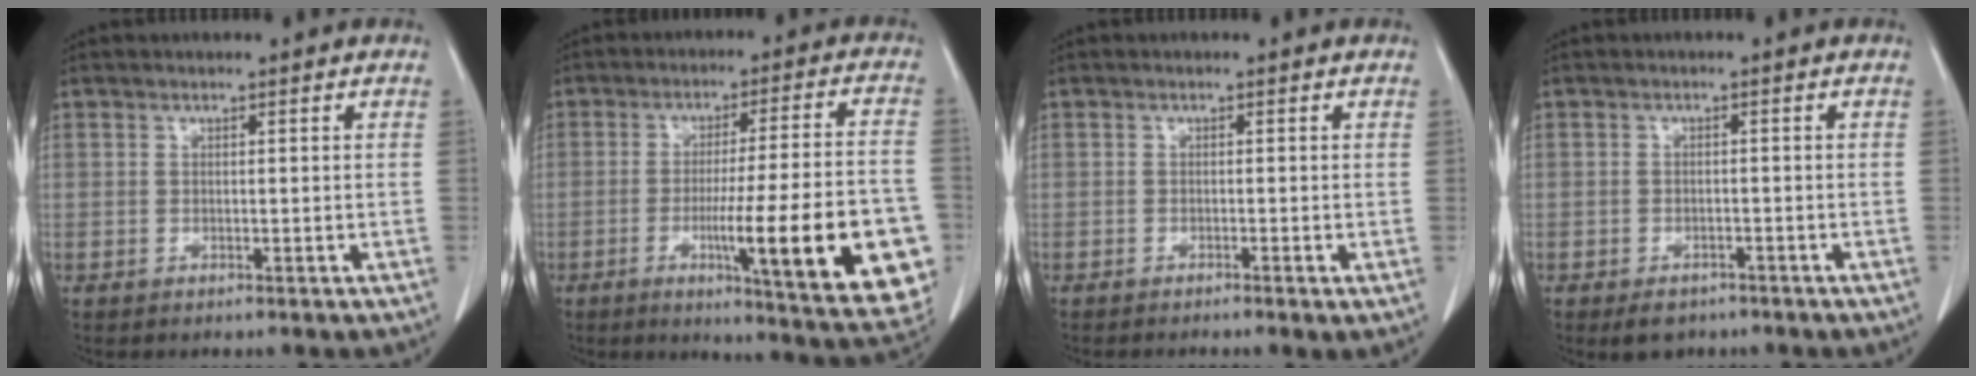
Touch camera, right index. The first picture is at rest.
{"total": 21.6, "force": [-6.2, 1.9, 20.6], "torque": [-0.214, -0.008, -0.076]}
{"total": 1.5, "force": [-1.0, 0.0, 1.2], "torque": [-0.018, -0.002, -0.017]}
{"total": 3.4, "force": [-2.5, 1.9, 1.3], "torque": [-0.018, 0.000, -0.030]}